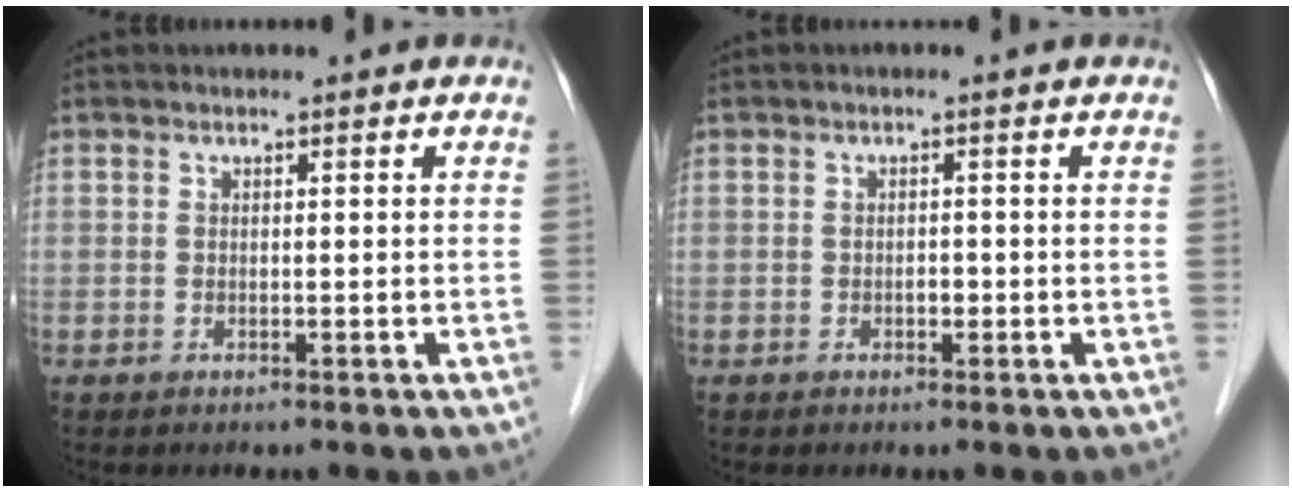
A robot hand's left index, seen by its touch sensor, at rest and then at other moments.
{"total": 0.9, "force": [-0.4, 0.5, 0.7], "torque": [-0.010, 0.002, -0.006]}